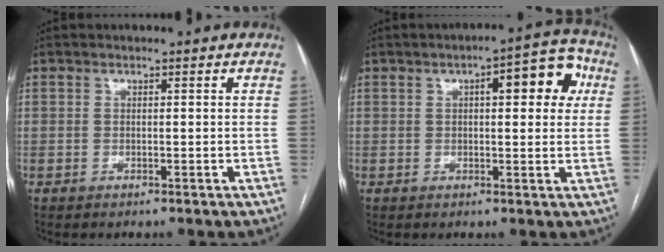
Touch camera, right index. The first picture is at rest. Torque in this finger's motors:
{"motor_torque": [0.29, 0.13, 0.12, 0.07]}